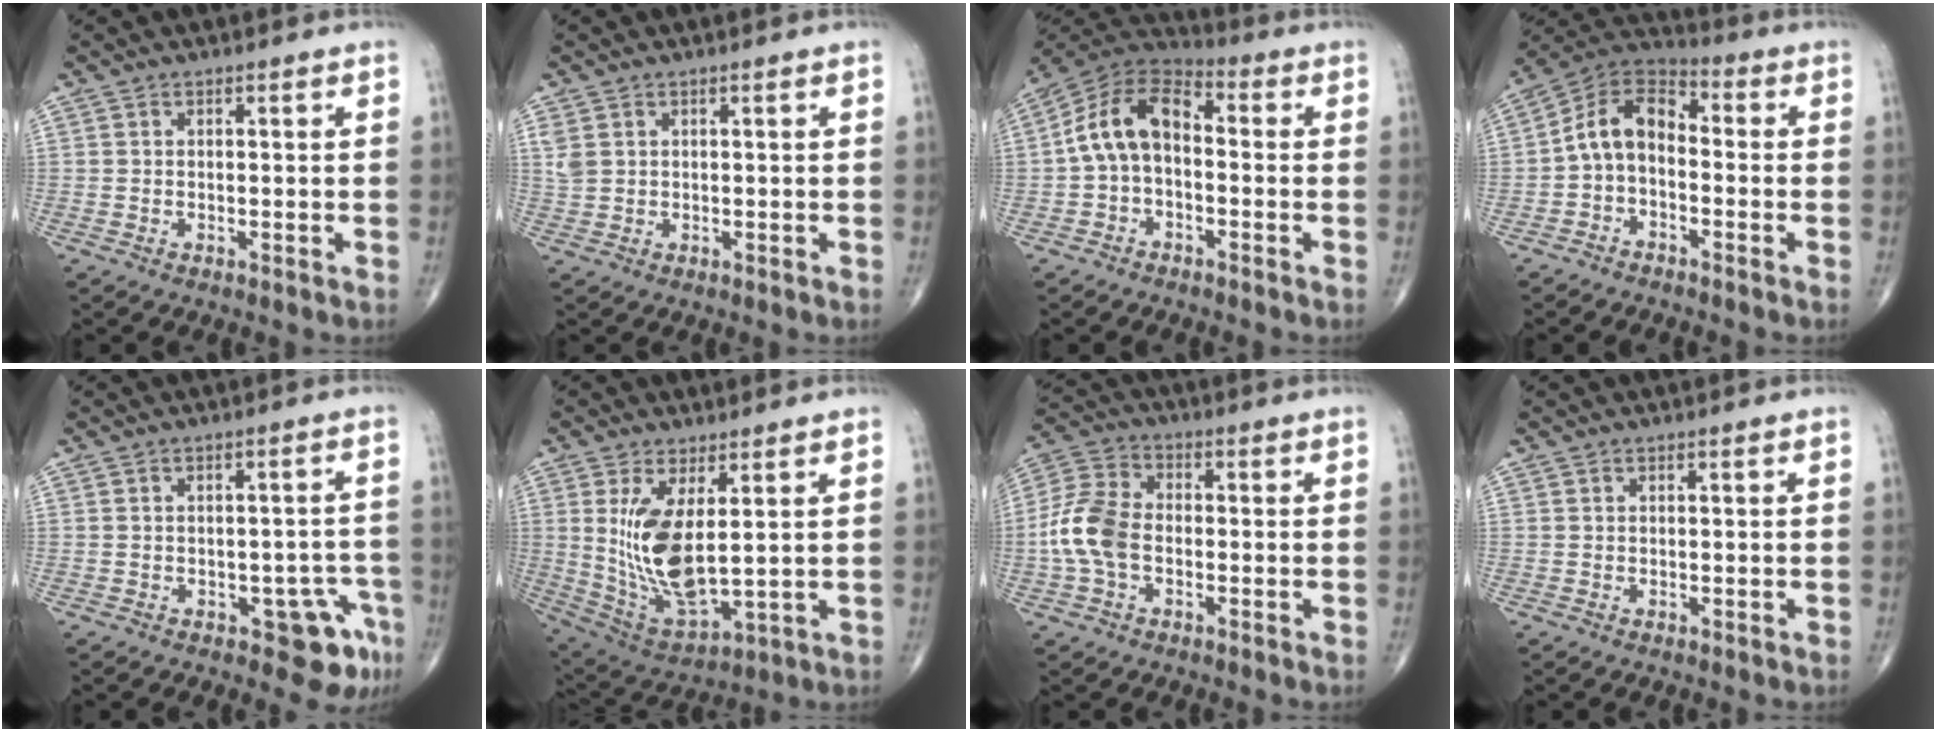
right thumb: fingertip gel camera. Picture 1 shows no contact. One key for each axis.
{"total": 2.4, "fx": 0.9, "fy": 1.8, "fz": 1.3, "tx": -0.032, "ty": 0.002, "tz": 0.026}
{"total": 11.3, "fx": -0.5, "fy": 7.0, "fz": 8.8, "tx": -0.153, "ty": 0.037, "tz": -0.025}
{"total": 9.5, "fx": -1.4, "fy": 6.0, "fz": 7.2, "tx": -0.118, "ty": 0.043, "tz": -0.045}
{"total": 6.7, "fx": -3.6, "fy": 3.2, "fz": 4.6, "tx": -0.026, "ty": 0.023, "tz": -0.040}
{"total": 13.4, "fx": 2.4, "fy": 5.4, "fz": 12.0, "tx": -0.237, "ty": -0.030, "tz": 0.067}
{"total": 10.1, "fx": -1.7, "fy": 6.6, "fz": 7.5, "tx": -0.158, "ty": 0.027, "tz": -0.044}
{"total": 0.0}